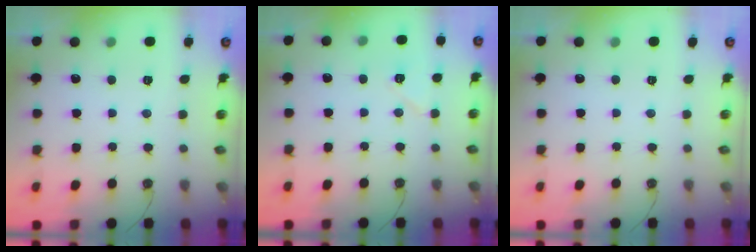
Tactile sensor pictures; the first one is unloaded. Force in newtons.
{"total": 5.9, "press": 5.6, "slide": 2.0}
{"total": 1.3, "press": 0.5, "slide": 1.2}